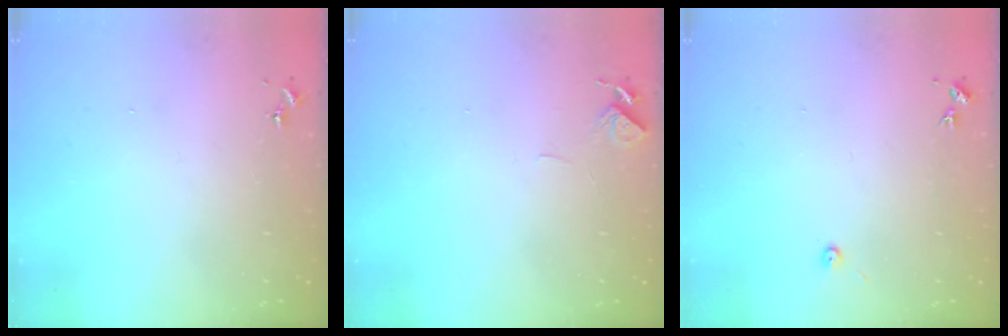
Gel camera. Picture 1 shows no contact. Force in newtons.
{"total": 4.6, "press": 4.5, "slide": 0.4}
{"total": 3.5, "press": 3.5, "slide": 0.3}